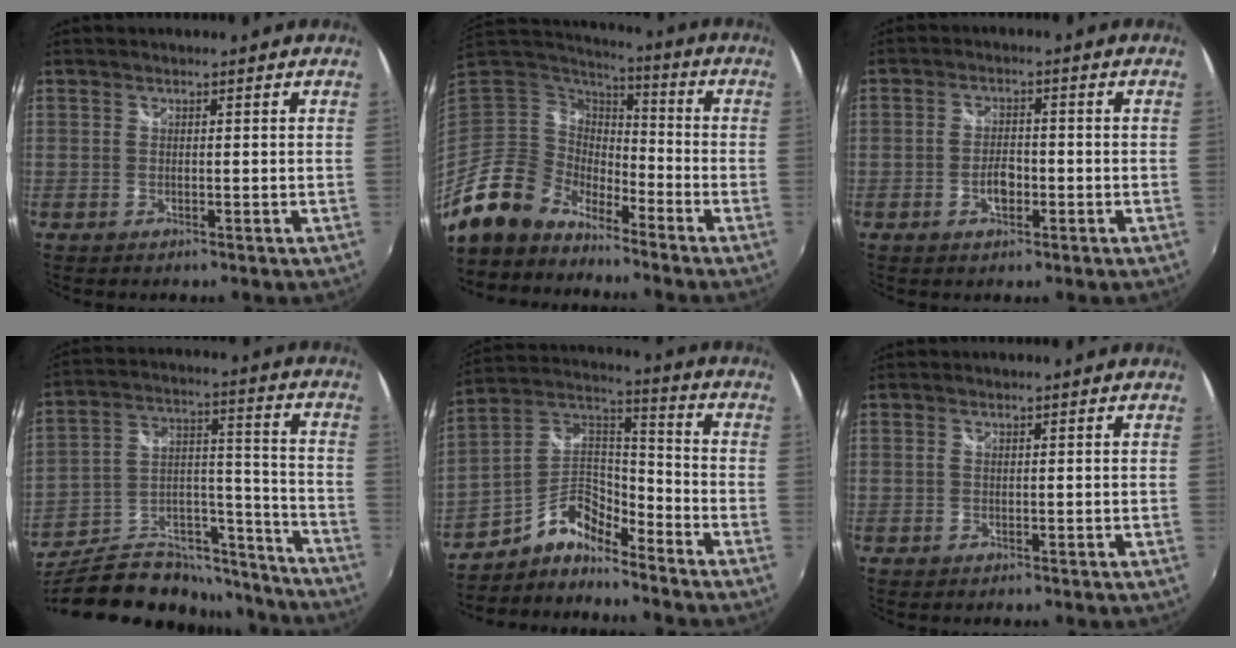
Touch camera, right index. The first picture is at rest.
{"total": 12.9, "force": [-10.4, 6.7, 3.5], "torque": [-0.088, 0.015, -0.200]}
{"total": 3.7, "force": [-1.4, 2.0, 2.8], "torque": [-0.054, 0.002, -0.024]}
{"total": 28.9, "force": [-22.5, 12.8, 12.9], "torque": [-0.240, 0.044, -0.320]}
{"total": 9.3, "force": [-7.4, 3.7, 4.4], "torque": [-0.109, 0.040, -0.154]}
{"total": 0.0}